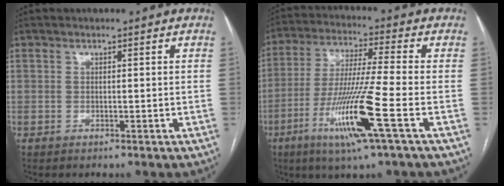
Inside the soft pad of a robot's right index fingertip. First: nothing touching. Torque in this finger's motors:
{"motor_torque": [2.02, -0.12, 1.05, 0.21]}